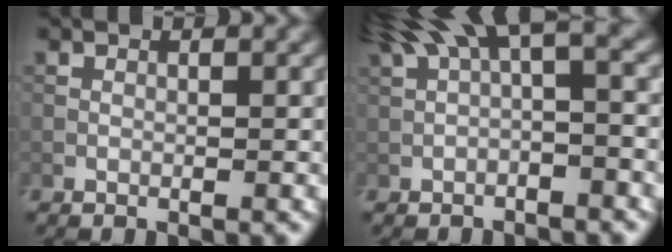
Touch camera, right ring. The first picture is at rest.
{"total": 6.0, "force": [2.0, 1.7, 5.4], "torque": [-0.087, 0.016, 0.027]}